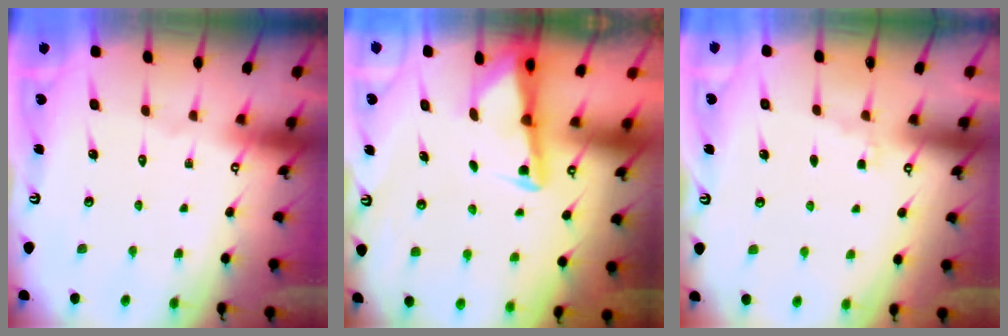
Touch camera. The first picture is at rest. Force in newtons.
{"total": 2.9, "press": 2.9, "slide": 0.3}
{"total": 3.3, "press": 3.2, "slide": 0.5}